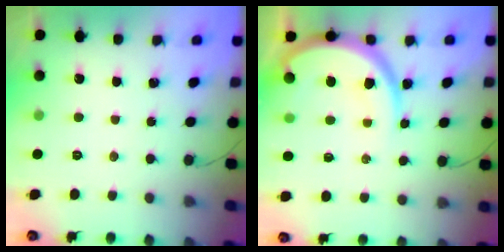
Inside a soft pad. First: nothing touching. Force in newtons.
{"total": 13.0, "press": 12.9, "slide": 1.7}